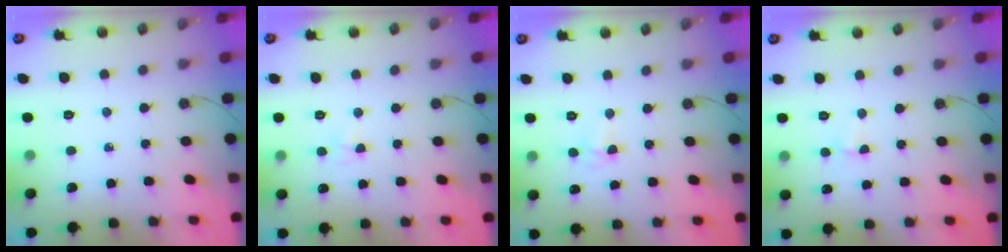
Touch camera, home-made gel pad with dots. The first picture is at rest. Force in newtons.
{"total": 2.9, "press": 2.8, "slide": 0.5}
{"total": 2.5, "press": 2.4, "slide": 0.9}
{"total": 3.4, "press": 3.3, "slide": 0.5}